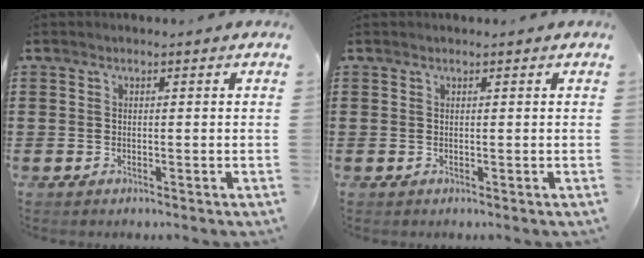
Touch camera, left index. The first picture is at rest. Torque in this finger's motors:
{"motor_torque": [-0.04, 0.14, 0.02, -0.01]}